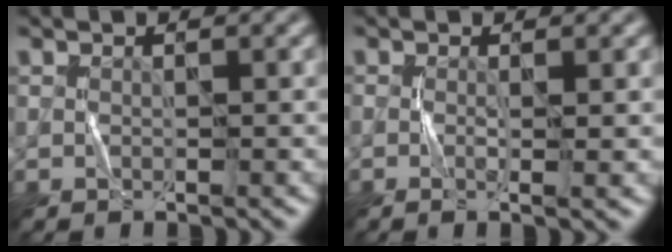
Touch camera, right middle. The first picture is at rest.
{"total": 1.3, "force": [-0.1, 0.1, 1.3], "torque": [-0.020, -0.003, -0.003]}